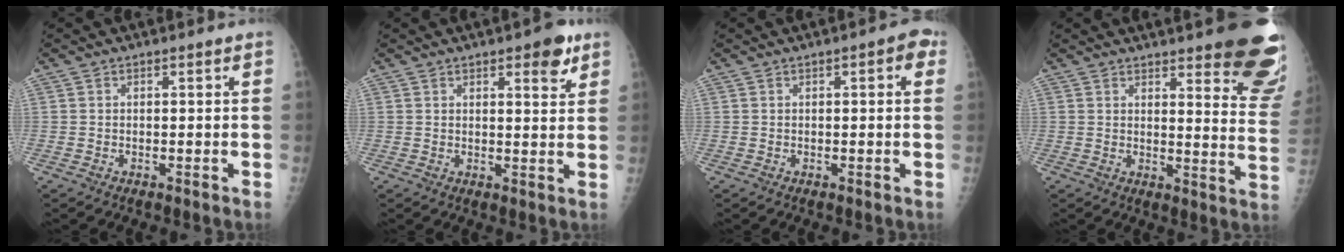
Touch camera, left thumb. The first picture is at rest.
{"total": 5.3, "force": [3.2, 2.0, 3.8], "torque": [-0.030, -0.015, 0.036]}
{"total": 3.5, "force": [1.1, 1.2, 3.1], "torque": [-0.034, 0.006, 0.008]}
{"total": 18.6, "force": [13.1, 4.3, 12.5], "torque": [-0.123, -0.082, 0.145]}